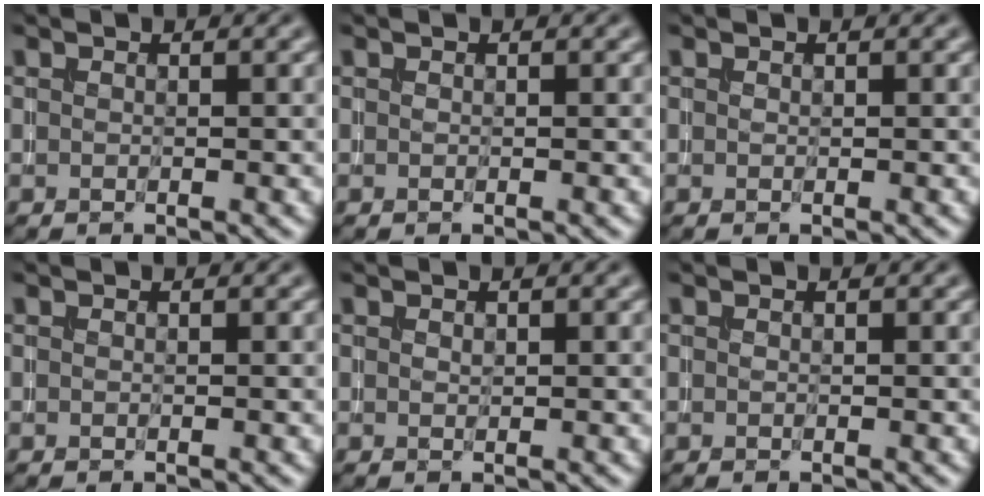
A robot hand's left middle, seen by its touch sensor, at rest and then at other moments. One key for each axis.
{"total": 0.0}
{"total": 0.0}
{"total": 0.0}
{"total": 0.0}
{"total": 0.0}